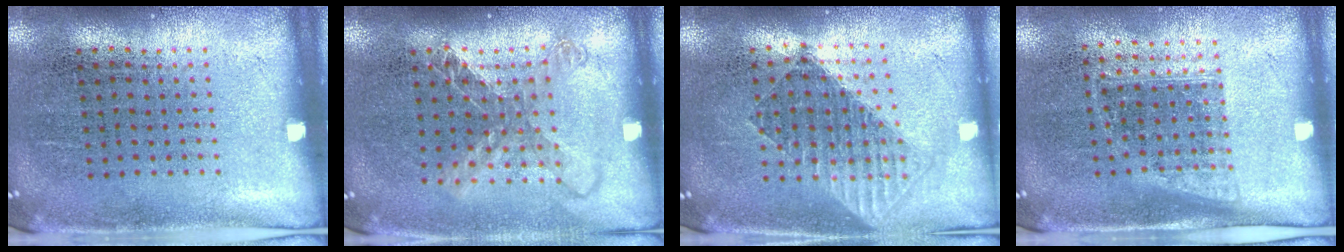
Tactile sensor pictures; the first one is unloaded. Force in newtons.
{"total": 1.5, "press": 1.3, "slide": 0.8}
{"total": 1.5, "press": 1.3, "slide": 0.8}
{"total": 1.0, "press": 0.8, "slide": 0.6}